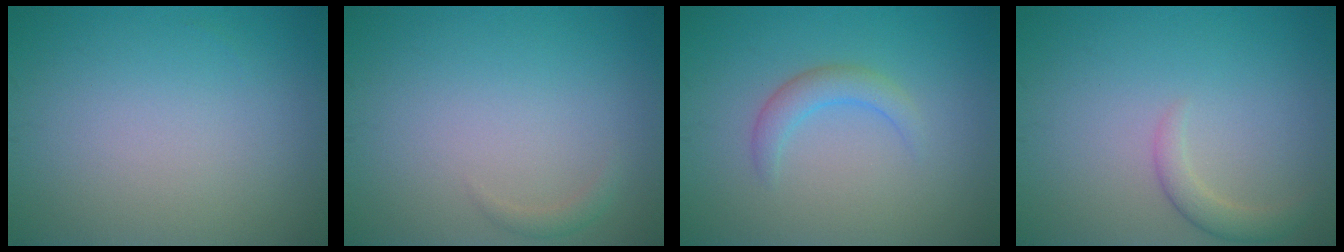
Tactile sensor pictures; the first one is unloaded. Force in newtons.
{"total": 0.9, "press": 0.9, "slide": 0.1}
{"total": 2.1, "press": 2.1, "slide": 0.2}
{"total": 1.8, "press": 1.8, "slide": 0.1}